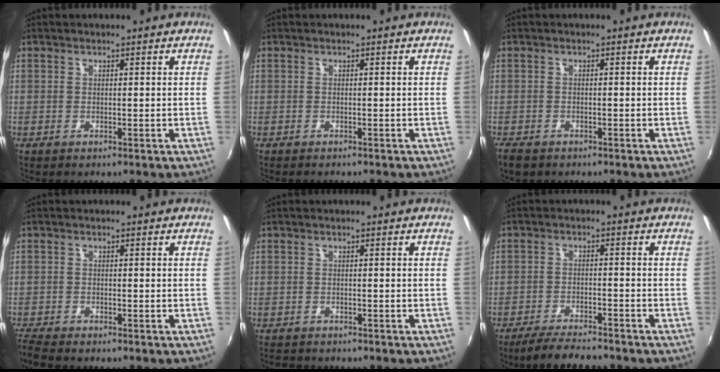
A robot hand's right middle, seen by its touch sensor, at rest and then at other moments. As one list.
[{"total": 1.1, "force": [-1.0, 0.3, 0.3], "torque": [-0.008, -0.007, -0.017]}, {"total": 3.3, "force": [-2.4, 1.8, 1.4], "torque": [-0.039, -0.010, -0.045]}, {"total": 3.5, "force": [-3.3, 0.3, 1.2], "torque": [-0.037, -0.020, -0.065]}, {"total": 2.8, "force": [-2.6, 0.9, 0.6], "torque": [-0.021, -0.014, -0.043]}, {"total": 7.5, "force": [-6.6, 1.4, 3.1], "torque": [-0.082, -0.012, -0.112]}]